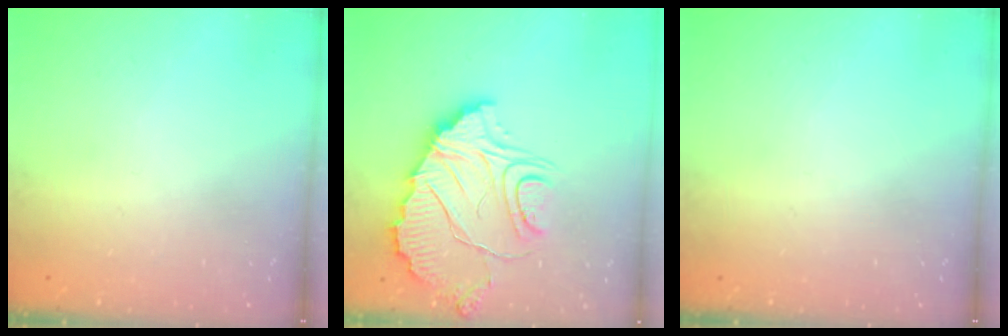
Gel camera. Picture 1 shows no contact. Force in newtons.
{"total": 13.3, "press": 13.3, "slide": 1.1}
{"total": 0.0}